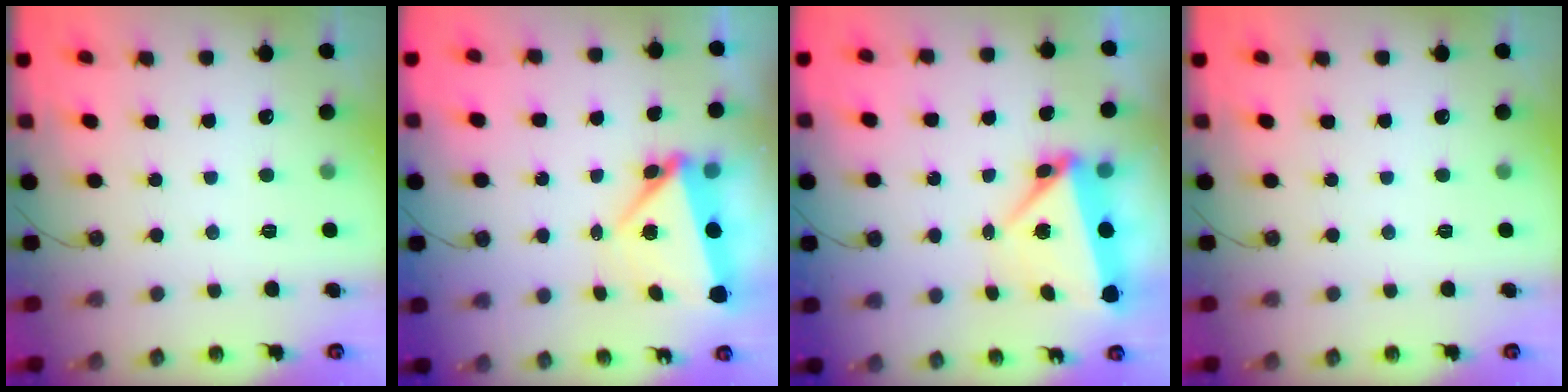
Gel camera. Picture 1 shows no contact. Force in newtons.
{"total": 5.3, "press": 5.3, "slide": 0.2}
{"total": 8.0, "press": 7.9, "slide": 1.0}
{"total": 0.0}